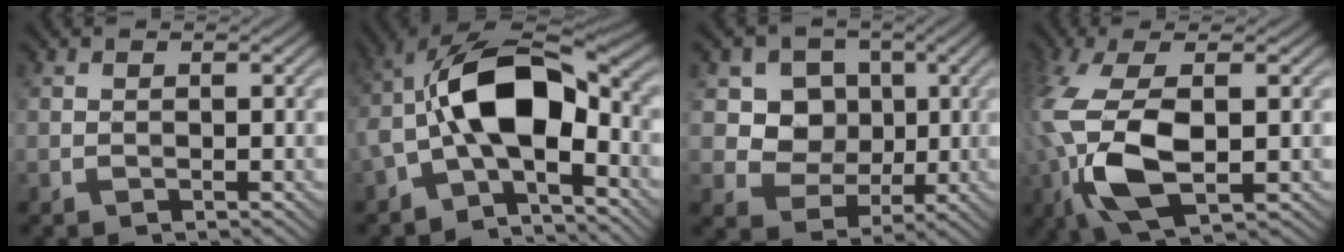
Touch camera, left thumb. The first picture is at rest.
{"total": 13.7, "force": [-1.6, 7.1, 11.6], "torque": [-0.222, 0.015, -0.042]}
{"total": 7.8, "force": [2.0, 7.0, 2.9], "torque": [-0.072, -0.006, 0.048]}
{"total": 12.5, "force": [-2.1, 5.4, 11.1], "torque": [-0.265, -0.006, -0.042]}